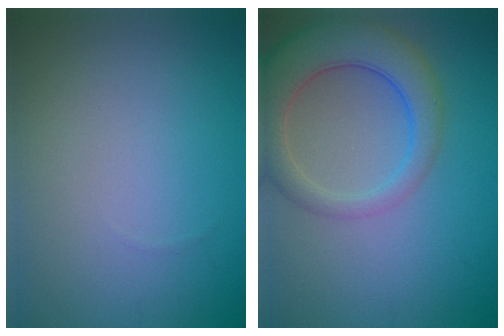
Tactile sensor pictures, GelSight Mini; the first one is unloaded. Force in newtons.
{"total": 6.4, "press": 6.3, "slide": 0.7}